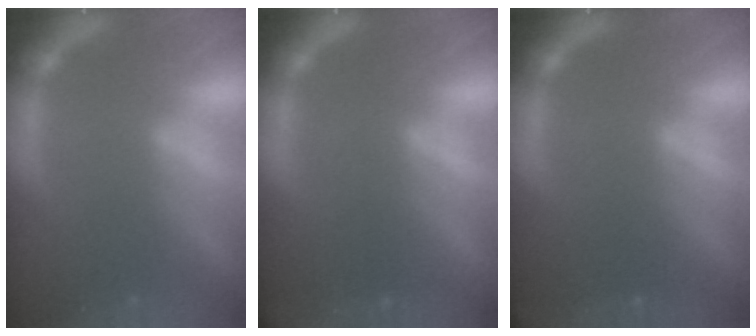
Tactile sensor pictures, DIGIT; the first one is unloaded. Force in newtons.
{"total": 6.0}
{"total": 6.4}